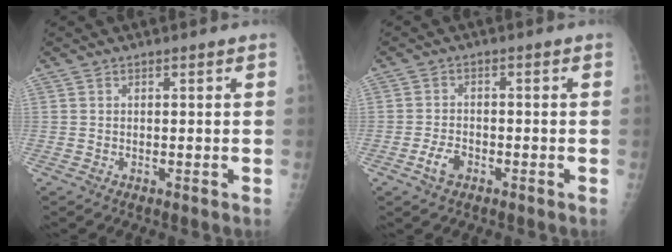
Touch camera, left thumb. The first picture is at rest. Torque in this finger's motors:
{"motor_torque": [-0.33, 0.34, 0.31, 0.19, 0.02]}